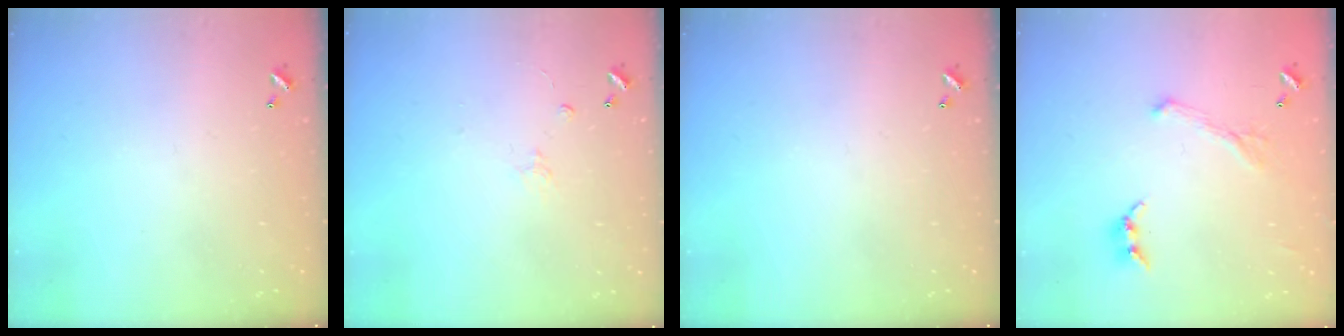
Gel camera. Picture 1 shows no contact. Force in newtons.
{"total": 1.5, "press": 1.3, "slide": 0.6}
{"total": 0.0}
{"total": 2.1, "press": 2.0, "slide": 0.7}